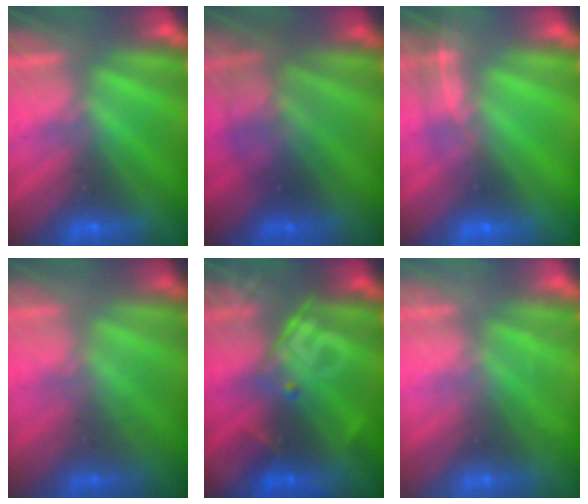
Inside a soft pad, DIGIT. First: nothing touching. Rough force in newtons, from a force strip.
{"total": 2.3}
{"total": 1.8}
{"total": 1.8}
{"total": 2.5}
{"total": 2.2}